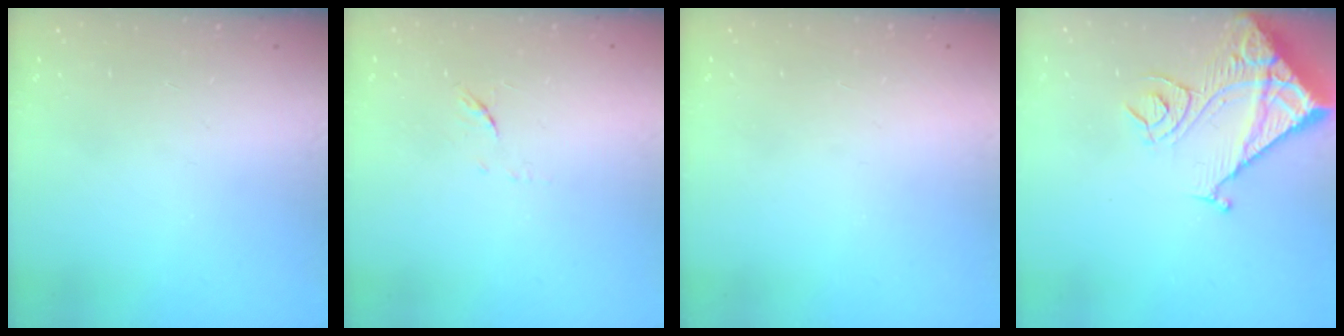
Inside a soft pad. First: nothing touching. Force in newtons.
{"total": 5.4, "press": 5.3, "slide": 0.9}
{"total": 1.6, "press": 1.5, "slide": 0.1}
{"total": 13.7, "press": 13.6, "slide": 1.6}